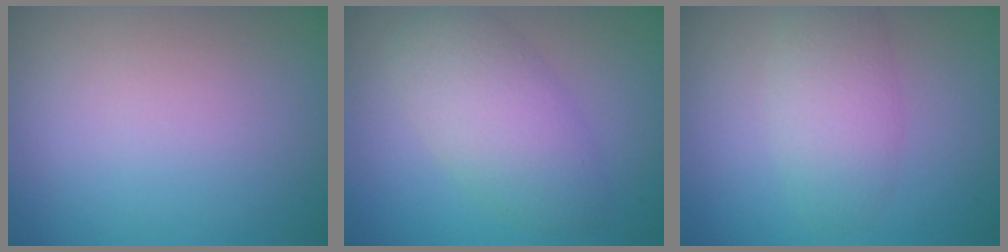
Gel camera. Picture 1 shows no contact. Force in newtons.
{"total": 5.0, "press": 5.0, "slide": 0.2}
{"total": 3.6, "press": 3.6, "slide": 0.3}